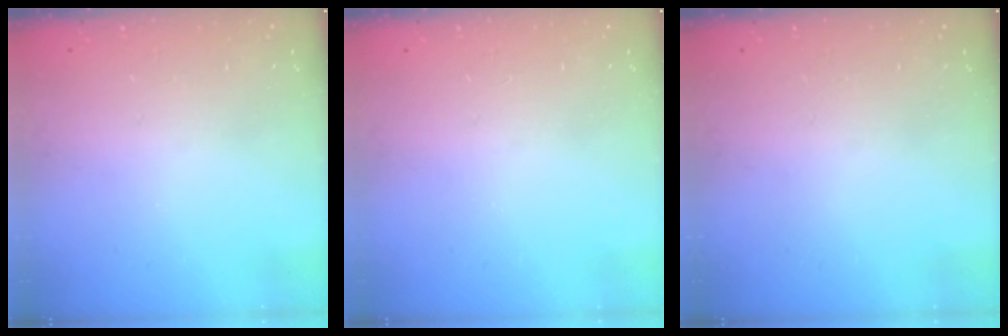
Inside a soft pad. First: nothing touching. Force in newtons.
{"total": 0.0}
{"total": 0.0}